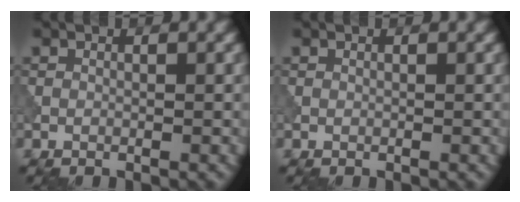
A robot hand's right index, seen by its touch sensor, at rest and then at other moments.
{"total": 0.0}